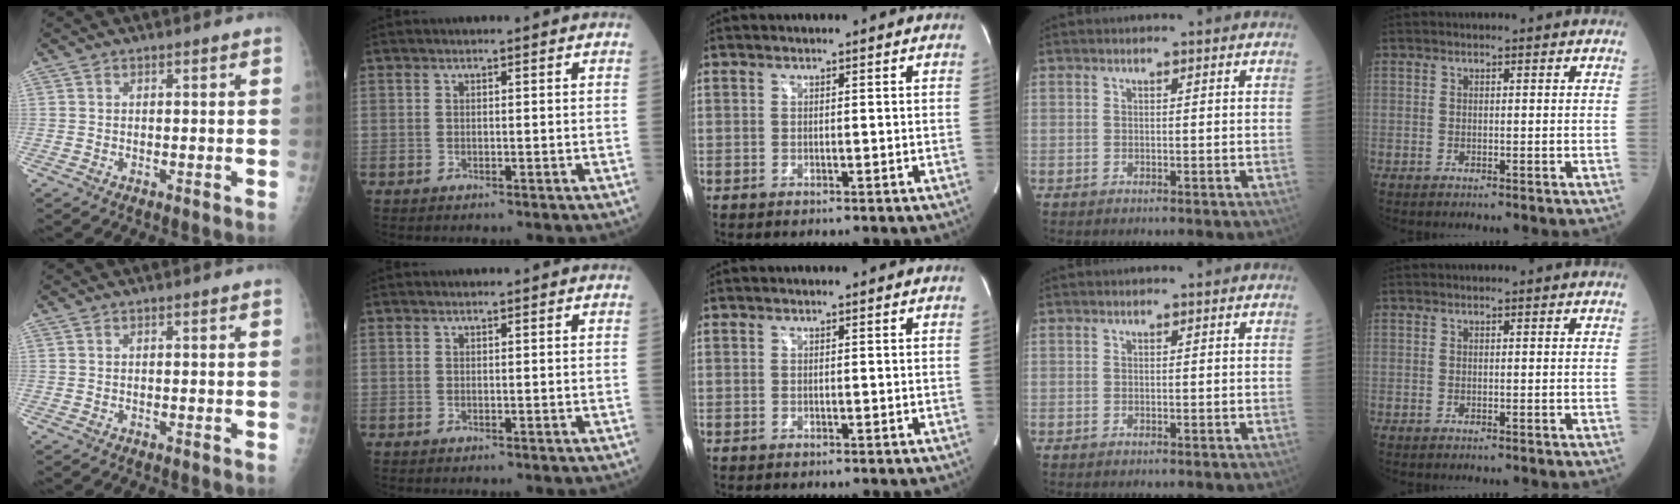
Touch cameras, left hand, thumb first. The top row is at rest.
{}